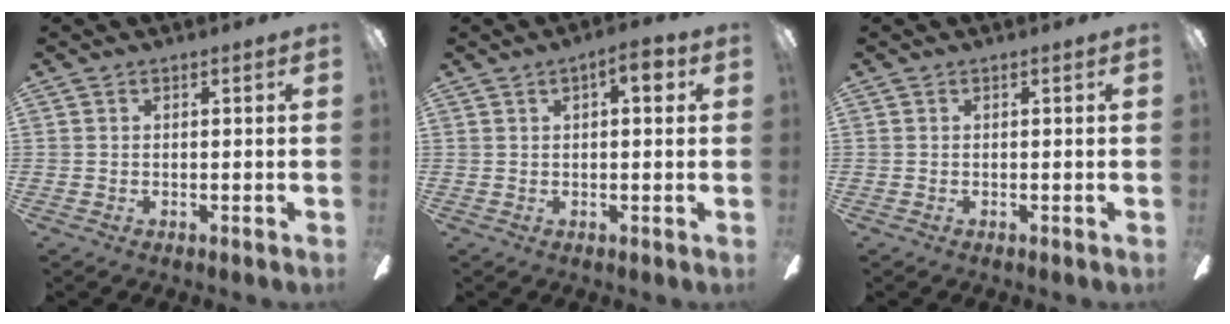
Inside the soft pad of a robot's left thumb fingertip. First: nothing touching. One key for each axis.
{"total": 4.9, "fx": 2.0, "fy": 1.8, "fz": 4.1, "tx": -0.051, "ty": -0.004, "tz": 0.027}
{"total": 0.0}